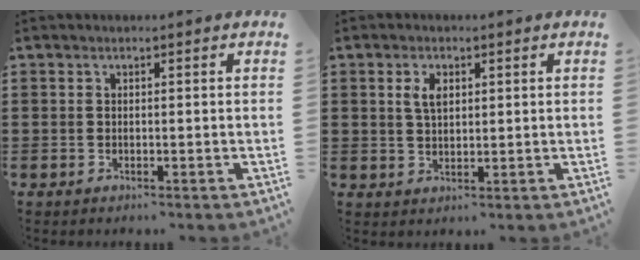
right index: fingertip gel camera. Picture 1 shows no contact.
{"total": 3.2, "force": [1.1, 1.7, 2.5], "torque": [-0.055, 0.007, 0.018]}